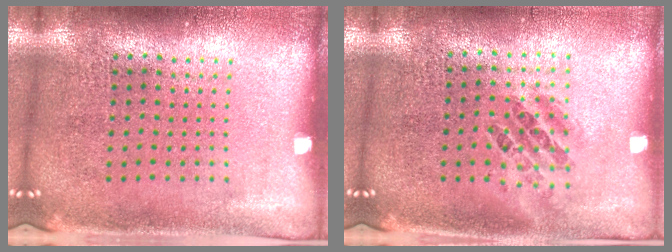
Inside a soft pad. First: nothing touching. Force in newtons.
{"total": 0.9, "press": 0.9, "slide": 0.4}